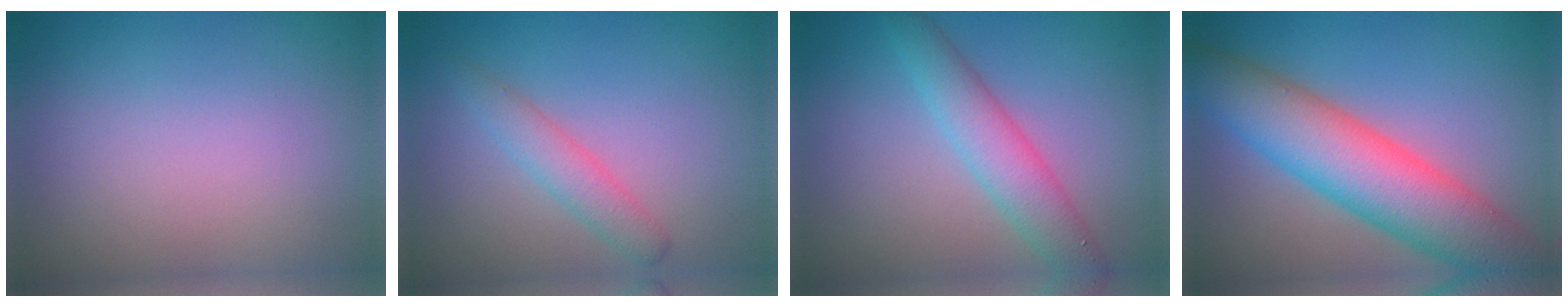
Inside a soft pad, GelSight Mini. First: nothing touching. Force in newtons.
{"total": 2.3, "press": 2.3, "slide": 0.2}
{"total": 4.1, "press": 4.1, "slide": 0.0}
{"total": 9.6, "press": 9.6, "slide": 0.3}